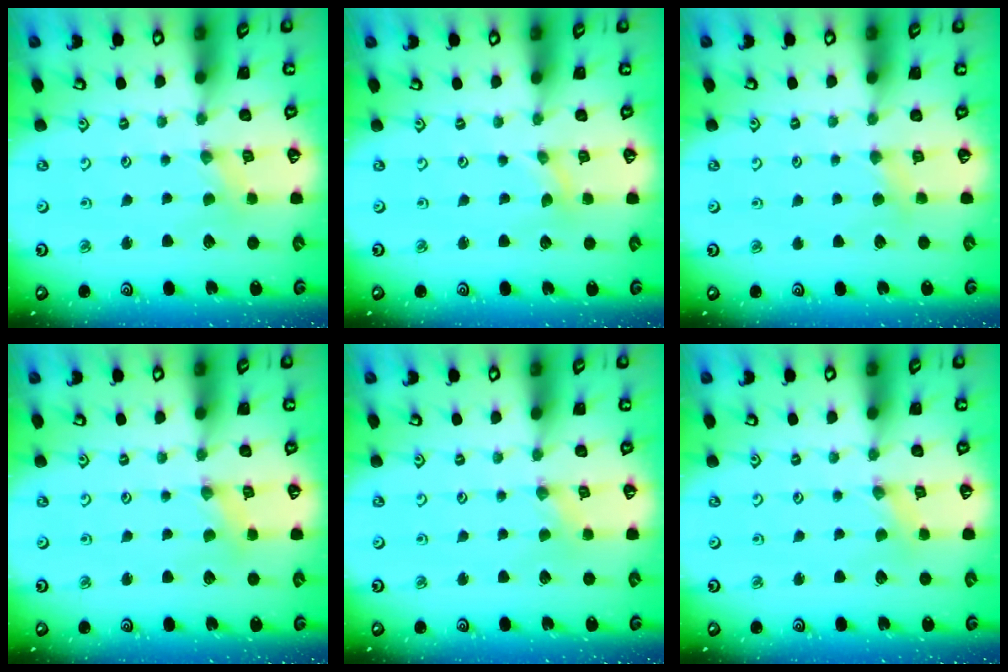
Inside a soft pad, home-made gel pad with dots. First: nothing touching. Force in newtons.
{"total": 0.0}
{"total": 3.5, "press": 3.5, "slide": 0.4}
{"total": 1.6, "press": 1.6, "slide": 0.3}
{"total": 0.0}
{"total": 0.0}